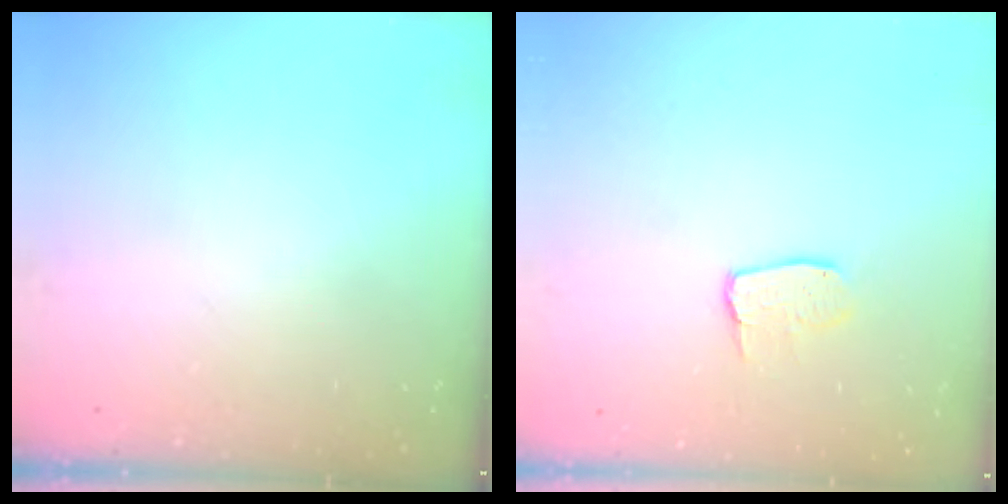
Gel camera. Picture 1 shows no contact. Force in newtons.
{"total": 6.1, "press": 6.0, "slide": 0.4}